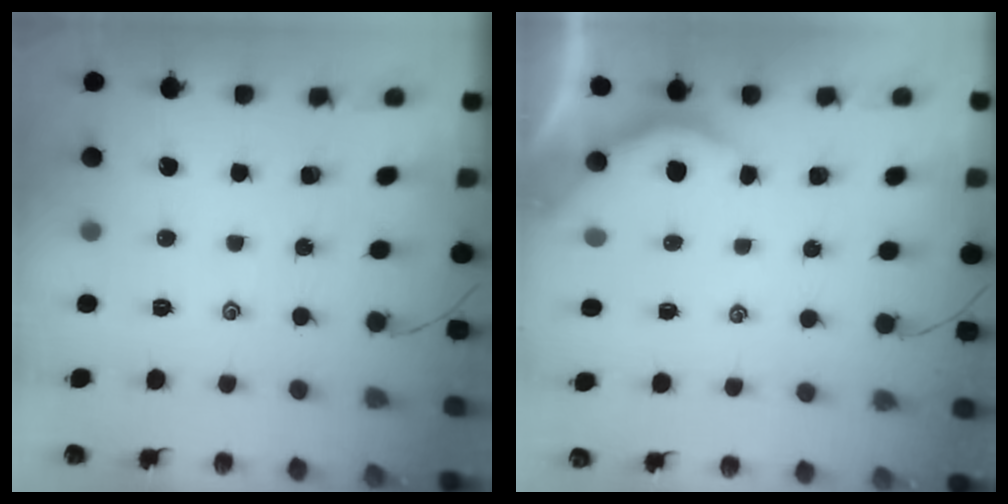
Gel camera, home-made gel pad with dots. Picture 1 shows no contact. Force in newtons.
{"total": 2.6, "press": 2.5, "slide": 0.2}